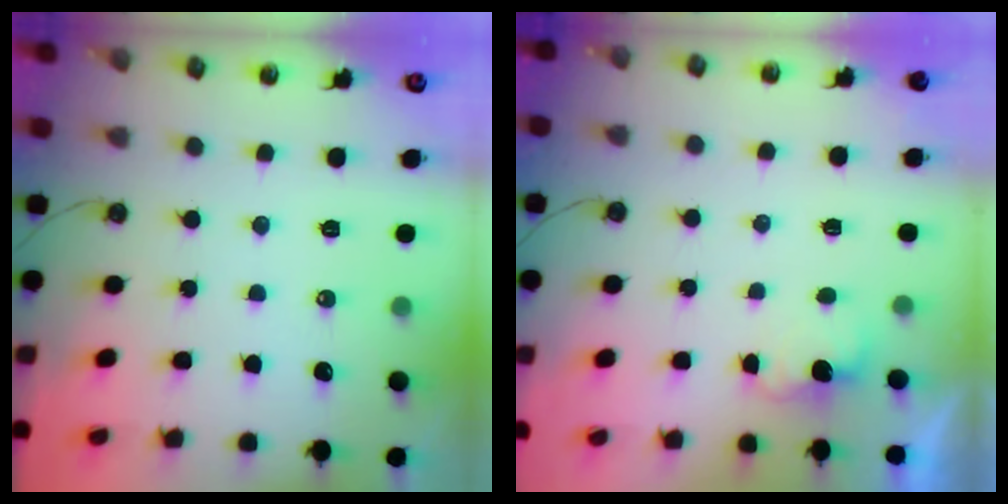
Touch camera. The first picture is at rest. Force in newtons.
{"total": 1.8, "press": 1.6, "slide": 0.8}